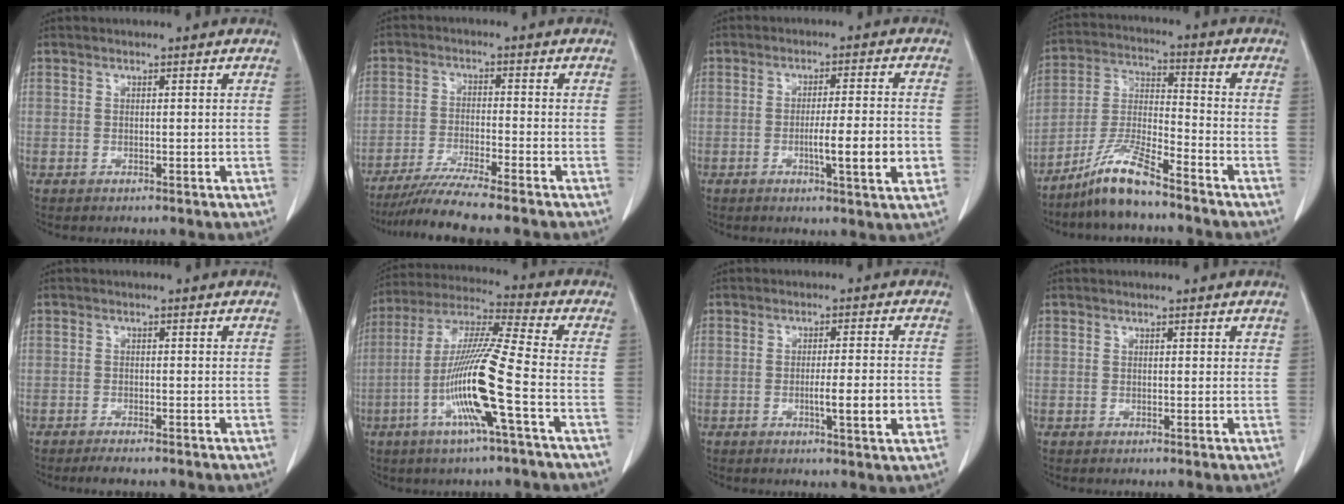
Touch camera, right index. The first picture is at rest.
{"total": 7.9, "force": [-6.8, -1.1, 3.9], "torque": [-0.064, -0.027, -0.118]}
{"total": 8.5, "force": [-2.1, 0.2, 8.3], "torque": [-0.122, -0.009, -0.032]}
{"total": 9.1, "force": [-7.2, 0.5, 5.6], "torque": [-0.122, -0.014, -0.141]}
{"total": 2.1, "force": [-1.7, 0.3, 1.1], "torque": [-0.018, -0.005, -0.023]}
{"total": 14.7, "force": [-4.7, -0.7, 13.9], "torque": [-0.281, -0.007, -0.097]}
{"total": 6.2, "force": [-1.5, 0.1, 6.1], "torque": [-0.091, -0.008, -0.020]}
{"total": 0.8, "force": [0.5, 0.4, 0.4], "torque": [-0.002, -0.002, 0.004]}